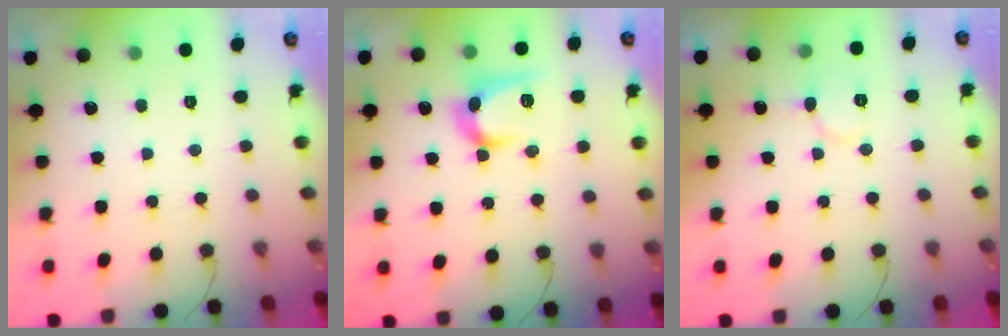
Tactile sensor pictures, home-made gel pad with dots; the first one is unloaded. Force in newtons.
{"total": 11.1, "press": 11.1, "slide": 0.6}
{"total": 6.6, "press": 6.5, "slide": 0.5}